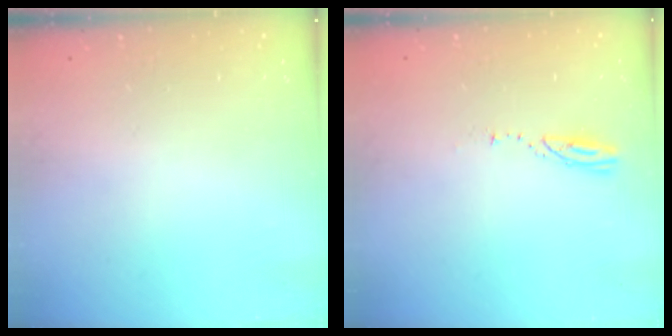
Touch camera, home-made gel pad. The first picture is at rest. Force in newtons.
{"total": 3.1, "press": 3.1, "slide": 0.2}